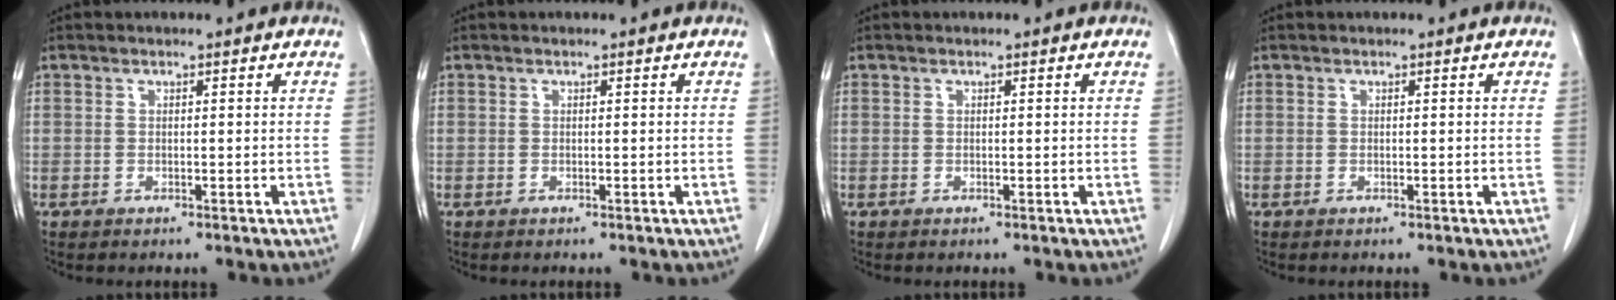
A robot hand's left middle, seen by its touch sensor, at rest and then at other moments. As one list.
[{"total": 0.0}, {"total": 0.0}, {"total": 0.0}]